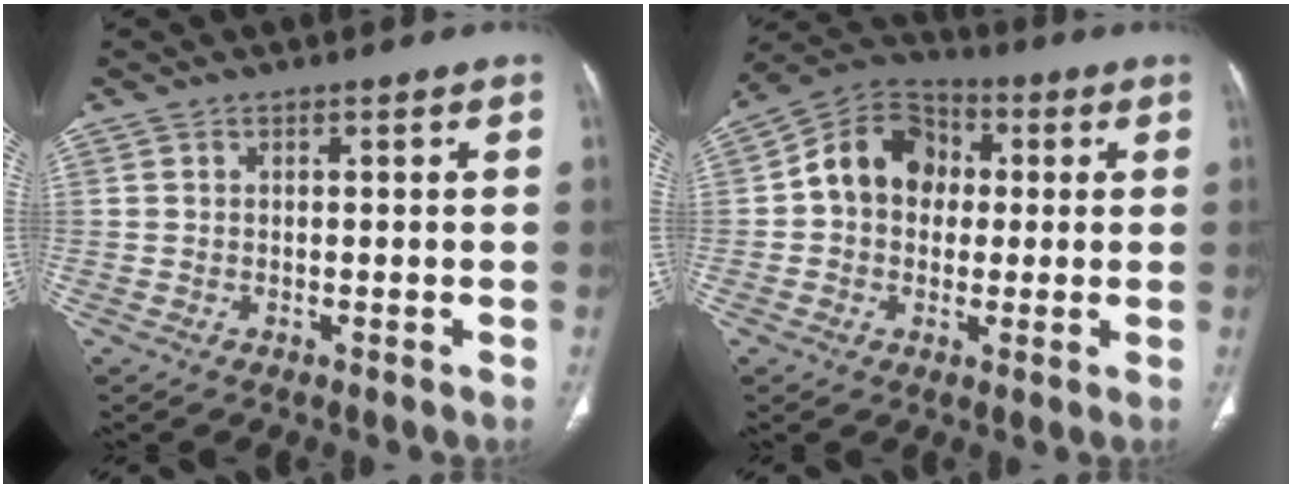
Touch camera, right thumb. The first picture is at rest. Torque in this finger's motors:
{"motor_torque": [0.31, 2.38, 0.56, -0.49, 0.08]}